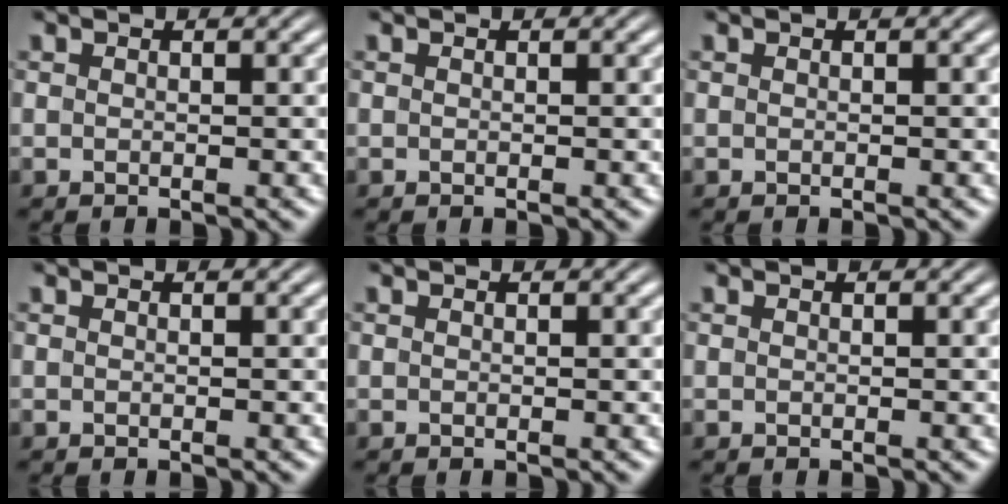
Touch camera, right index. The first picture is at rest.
{"total": 0.0}
{"total": 0.0}
{"total": 0.0}
{"total": 0.0}
{"total": 0.0}